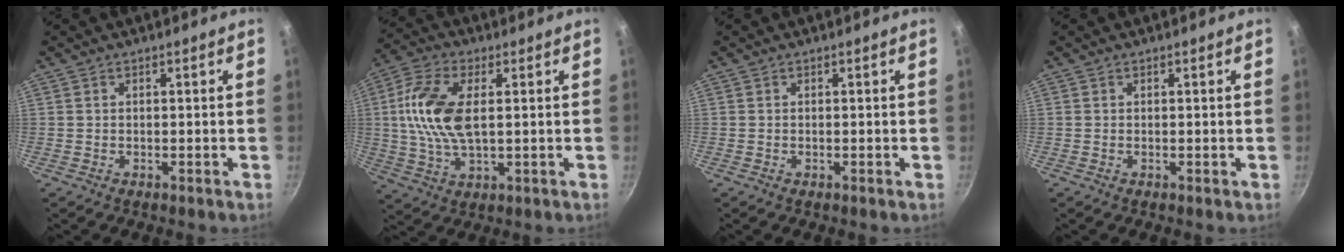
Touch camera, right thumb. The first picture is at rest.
{"total": 12.8, "force": [1.8, 6.5, 10.8], "torque": [-0.216, 0.008, 0.030]}
{"total": 0.0}
{"total": 0.0}